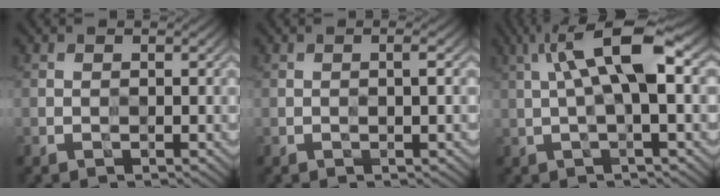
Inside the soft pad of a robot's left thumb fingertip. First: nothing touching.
{"total": 1.4, "force": [0.3, 0.0, 1.4], "torque": [-0.023, 0.004, 0.000]}
{"total": 8.9, "force": [1.9, 1.9, 8.5], "torque": [-0.152, 0.022, 0.026]}